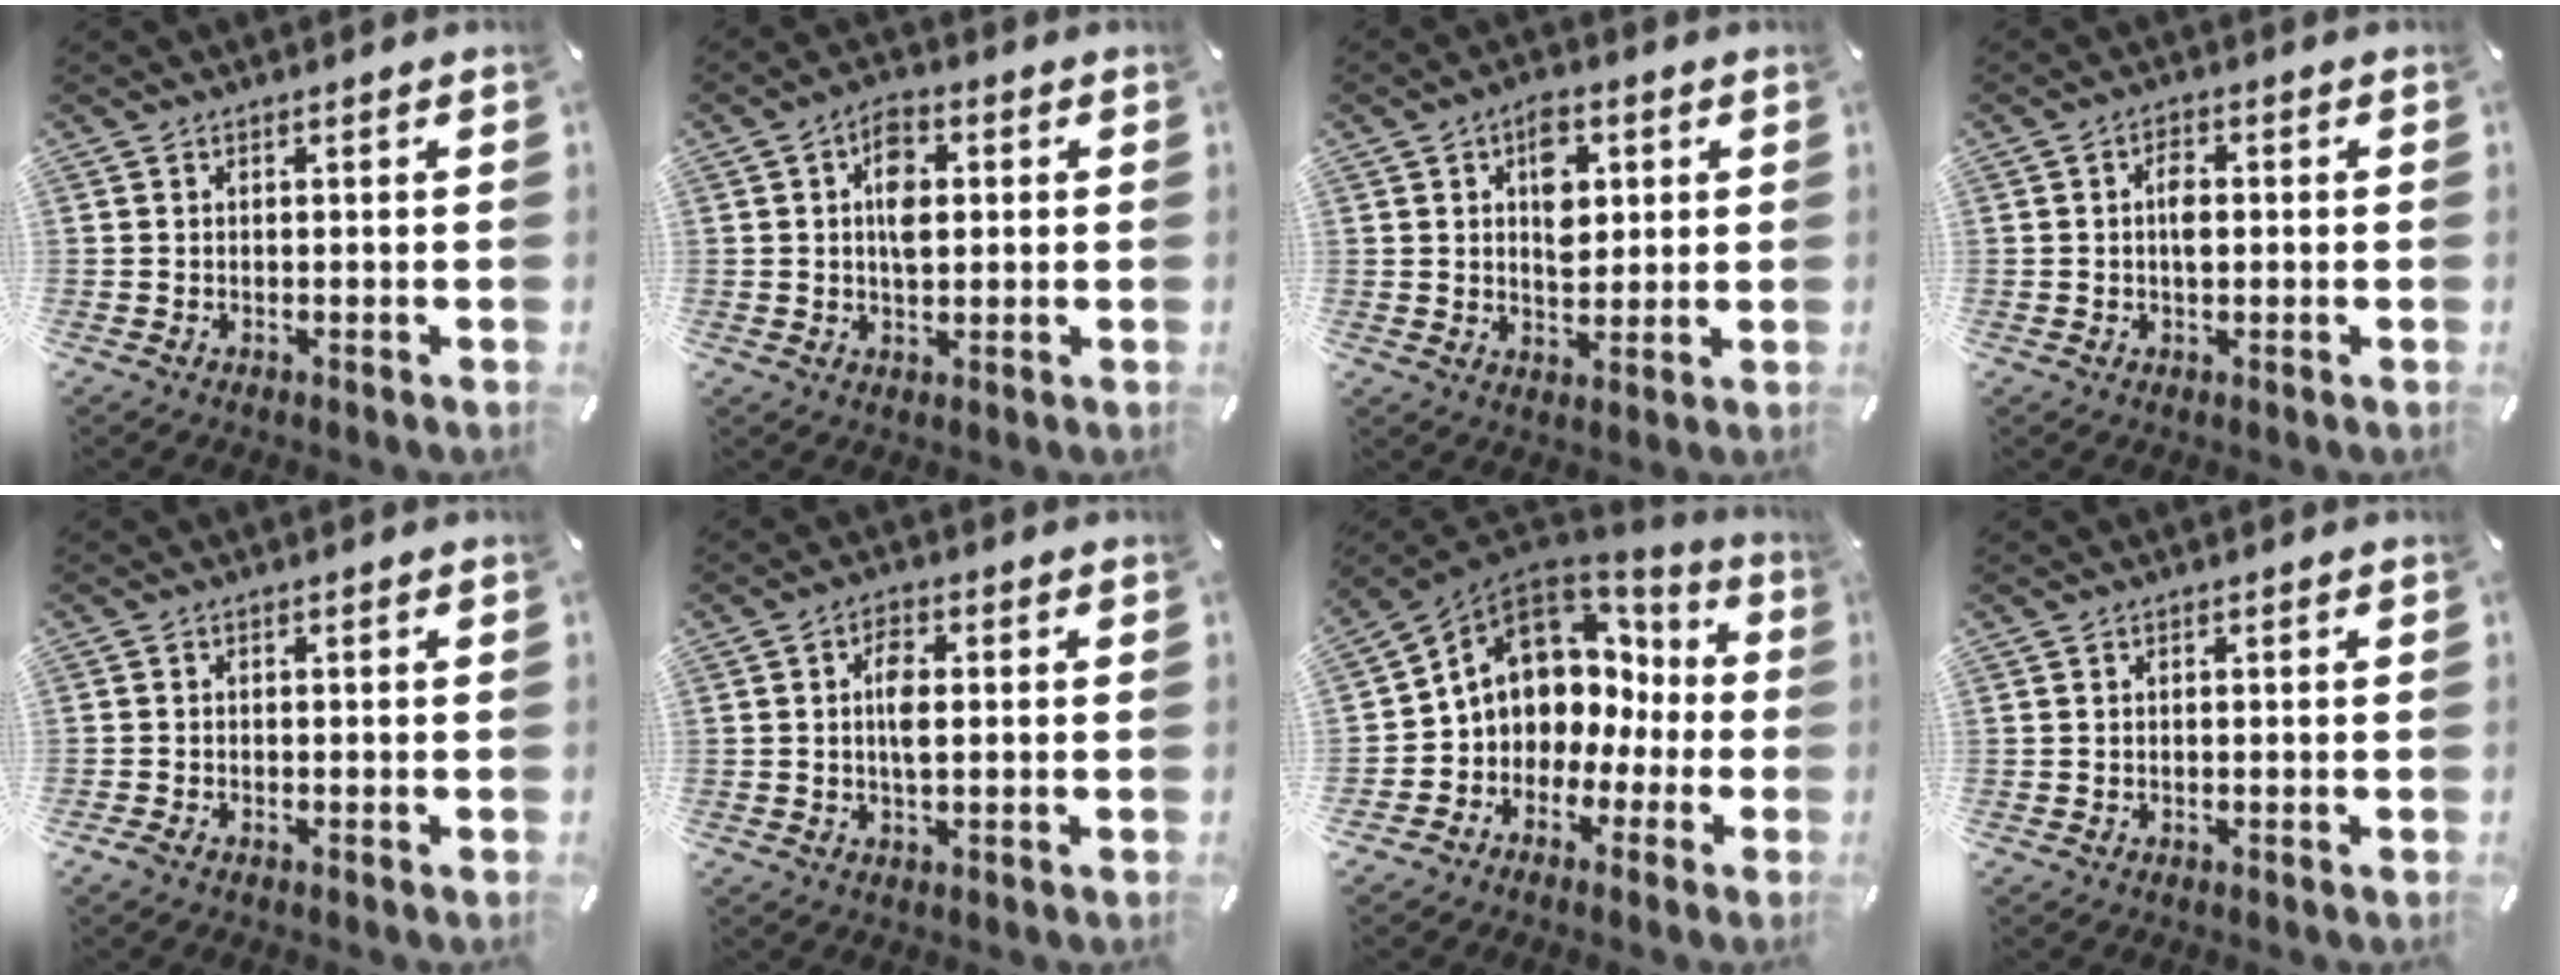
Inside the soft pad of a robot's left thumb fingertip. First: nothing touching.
{"total": 7.3, "force": [1.2, 4.5, 5.6], "torque": [-0.080, 0.002, 0.015]}
{"total": 8.4, "force": [2.6, 5.8, 5.4], "torque": [-0.069, -0.003, 0.040]}
{"total": 3.4, "force": [0.0, 1.9, 2.8], "torque": [-0.048, 0.001, -0.002]}
{"total": 1.0, "force": [-0.8, 0.4, 0.5], "torque": [-0.009, 0.000, -0.014]}
{"total": 5.0, "force": [0.4, 2.4, 4.3], "torque": [-0.086, 0.002, 0.001]}
{"total": 9.4, "force": [2.7, 8.4, 3.5], "torque": [-0.080, -0.026, 0.054]}
{"total": 0.0}